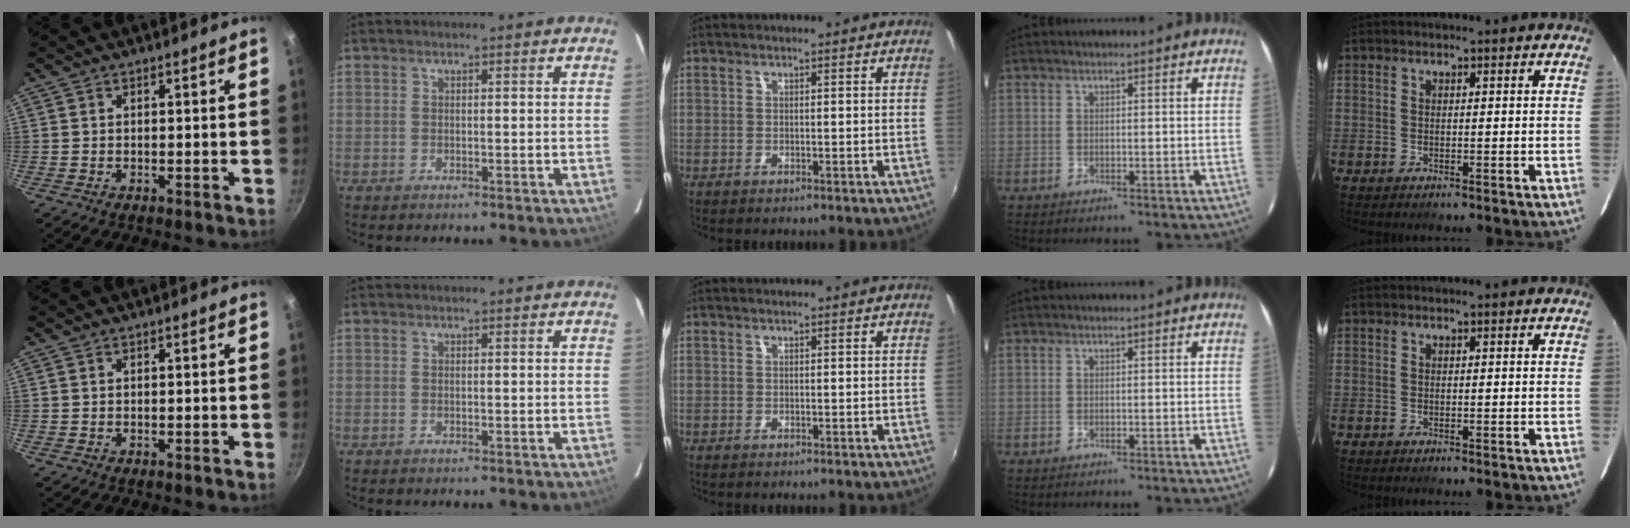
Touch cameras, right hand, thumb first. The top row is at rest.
{}